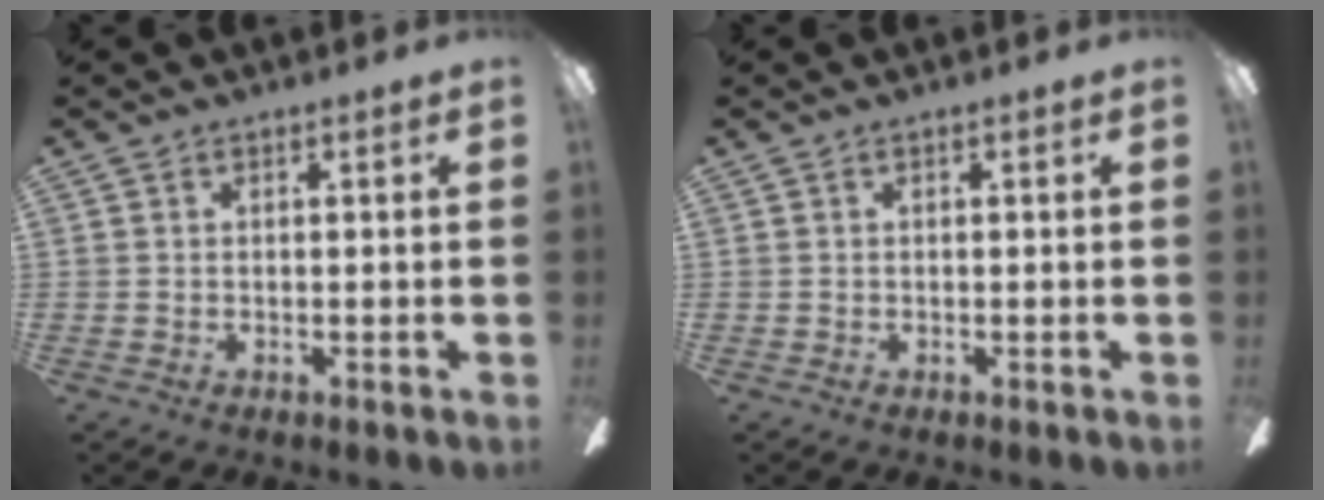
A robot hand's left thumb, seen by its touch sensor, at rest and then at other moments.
{"total": 0.0}